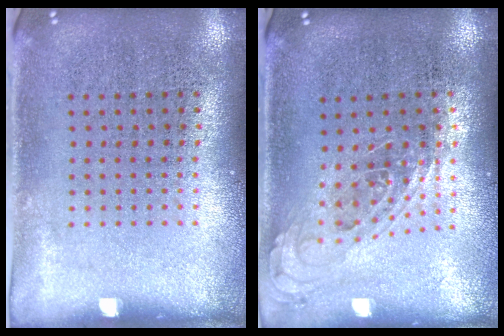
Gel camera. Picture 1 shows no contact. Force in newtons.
{"total": 0.8, "press": 0.8, "slide": 0.3}